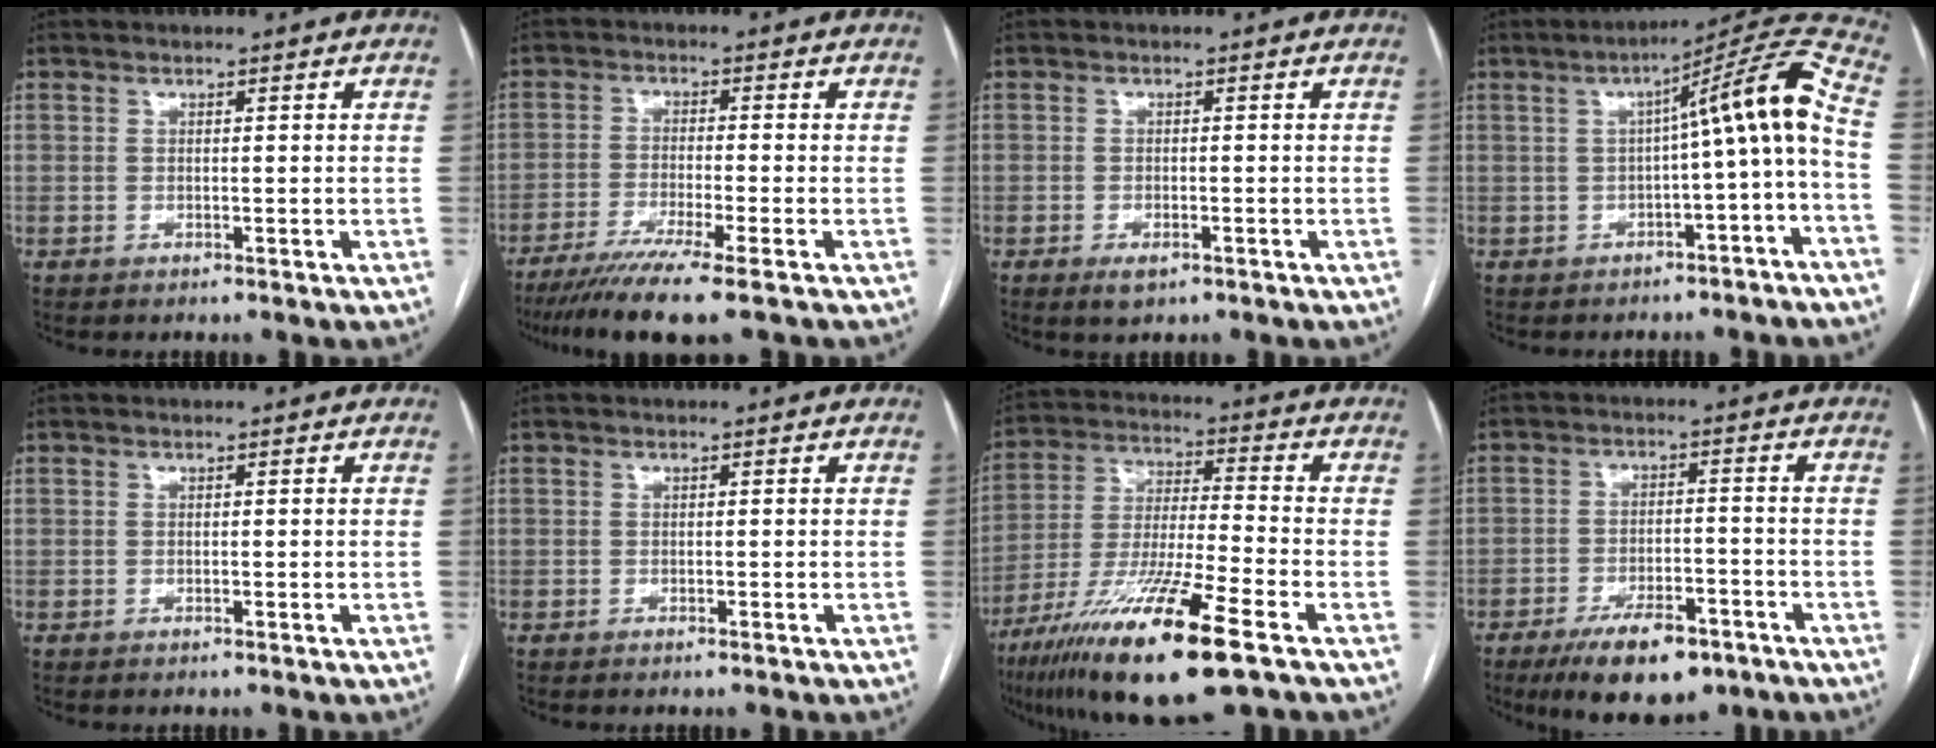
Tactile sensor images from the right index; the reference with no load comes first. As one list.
[{"total": 9.3, "force": [-6.8, -0.8, 6.3], "torque": [-0.101, -0.027, -0.110]}, {"total": 2.3, "force": [-1.4, 1.0, 1.6], "torque": [-0.030, -0.001, -0.015]}, {"total": 12.0, "force": [-1.5, -0.2, 11.9], "torque": [-0.158, 0.037, -0.025]}, {"total": 0.0}, {"total": 0.0}, {"total": 18.9, "force": [-10.9, 1.0, 15.5], "torque": [-0.298, -0.049, -0.195]}, {"total": 10.8, "force": [-7.3, 4.1, 6.7], "torque": [-0.109, -0.006, -0.115]}]